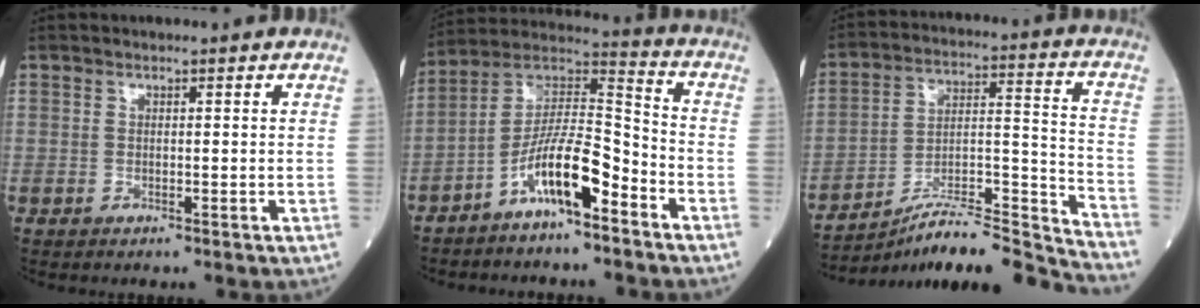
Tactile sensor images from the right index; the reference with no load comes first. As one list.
[{"total": 11.2, "force": [-6.0, 2.3, 9.1], "torque": [-0.176, 0.021, -0.110]}, {"total": 18.7, "force": [-17.7, -1.2, 6.0], "torque": [-0.095, 0.025, -0.286]}]